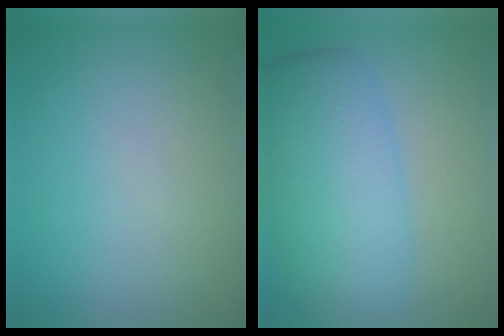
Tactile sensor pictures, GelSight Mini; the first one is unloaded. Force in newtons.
{"total": 8.2, "press": 8.2, "slide": 0.1}